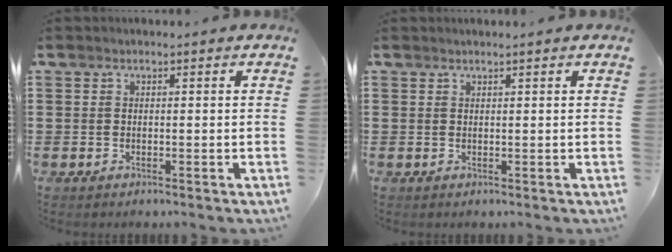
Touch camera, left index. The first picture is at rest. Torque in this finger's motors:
{"motor_torque": [-0.37, 0.79, -0.01, -0.01]}